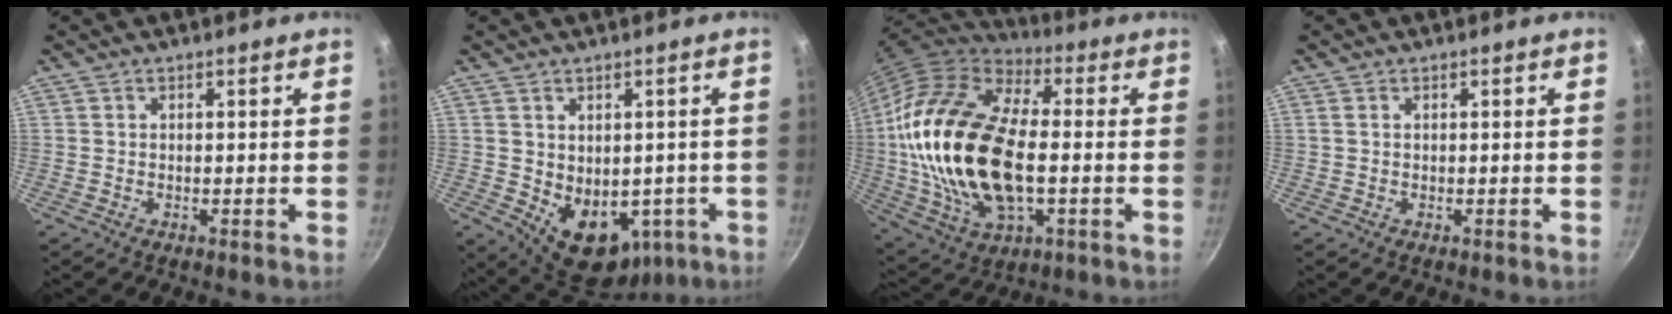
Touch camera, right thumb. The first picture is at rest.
{"total": 12.7, "force": [-2.5, 9.2, 8.4], "torque": [-0.082, -0.004, -0.004]}
{"total": 26.7, "force": [-0.9, 14.6, 22.4], "torque": [-0.437, 0.018, -0.016]}
{"total": 0.6, "force": [0.2, 0.4, 0.4], "torque": [-0.008, 0.002, 0.003]}